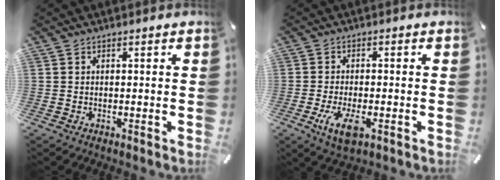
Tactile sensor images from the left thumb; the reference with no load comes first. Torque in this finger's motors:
{"motor_torque": [0.02, 0.24, 0.17, 0.07, 0.04]}